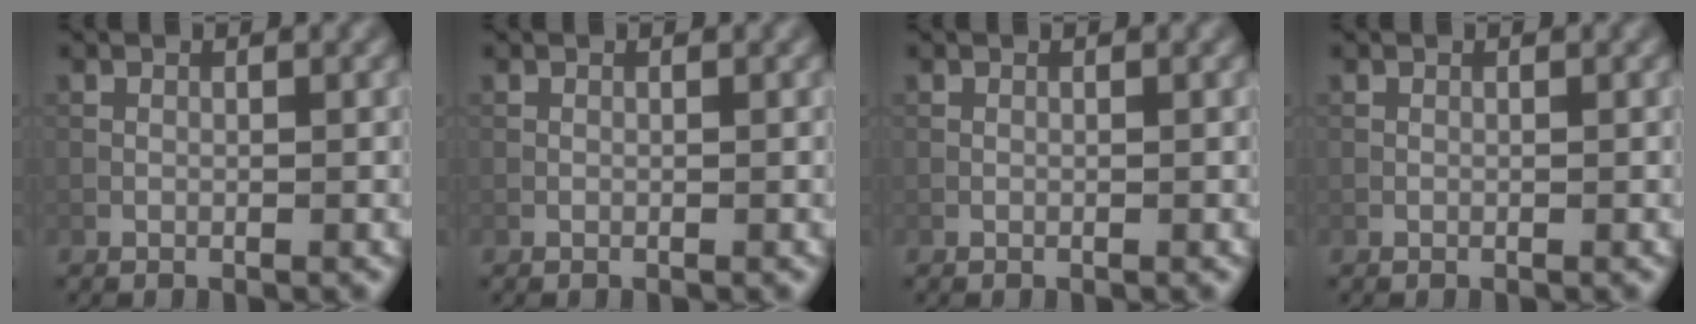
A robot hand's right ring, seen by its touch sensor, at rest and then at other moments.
{"total": 0.0}
{"total": 0.0}
{"total": 0.0}